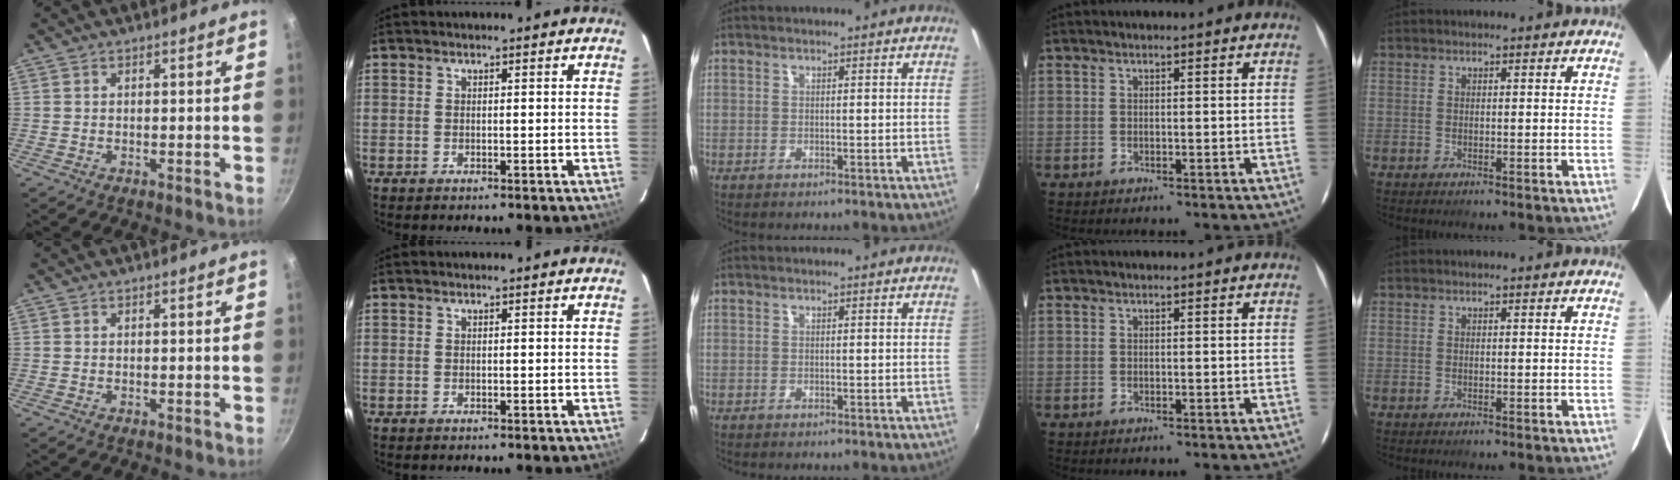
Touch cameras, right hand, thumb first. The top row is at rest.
{}